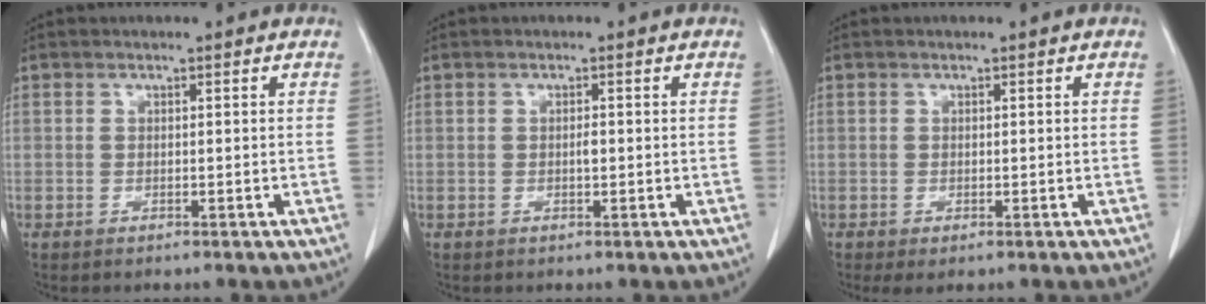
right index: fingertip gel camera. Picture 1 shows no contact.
{"total": 0.9, "force": [-0.1, 0.3, 0.8], "torque": [-0.015, 0.001, -0.001]}
{"total": 1.5, "force": [-0.4, 0.6, 1.3], "torque": [-0.022, -0.002, -0.002]}